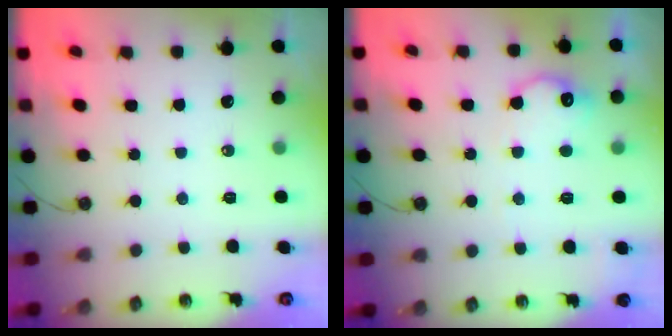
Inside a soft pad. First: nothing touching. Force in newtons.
{"total": 11.8, "press": 11.8, "slide": 0.4}